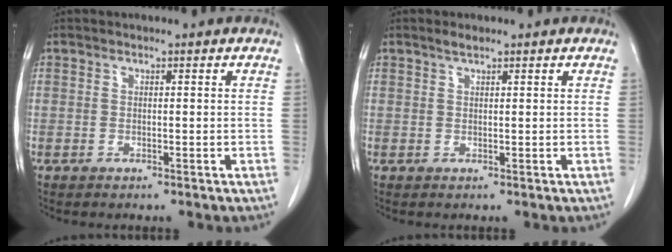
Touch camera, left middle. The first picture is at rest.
{"total": 1.1, "force": [0.9, 0.2, 0.6], "torque": [-0.016, 0.002, 0.019]}